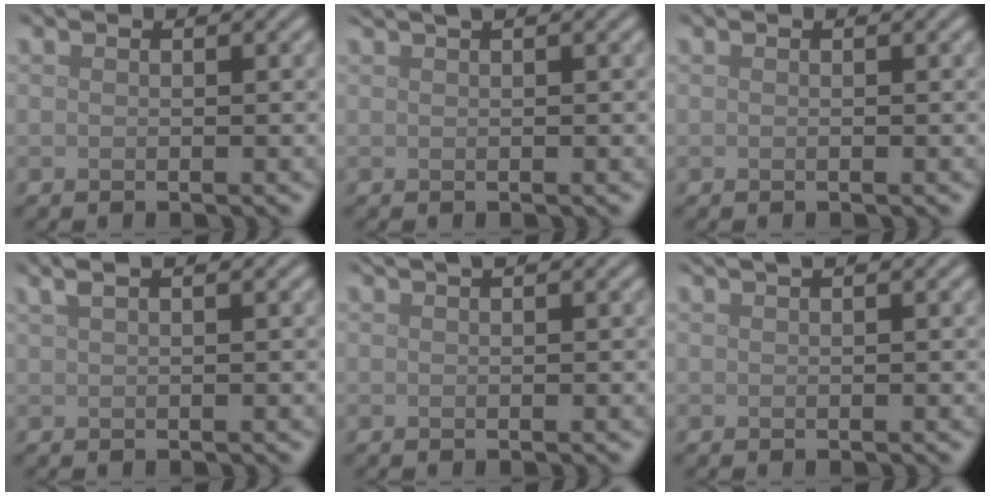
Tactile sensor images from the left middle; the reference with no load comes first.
{"total": 1.3, "force": [0.9, 0.3, 0.9], "torque": [-0.012, 0.004, 0.010]}
{"total": 0.0}
{"total": 2.9, "force": [1.7, 1.2, 2.0], "torque": [-0.024, 0.014, 0.008]}
{"total": 1.0, "force": [0.7, 0.2, 0.7], "torque": [-0.010, 0.006, 0.008]}
{"total": 1.3, "force": [0.9, 0.4, 0.9], "torque": [-0.012, 0.003, 0.009]}